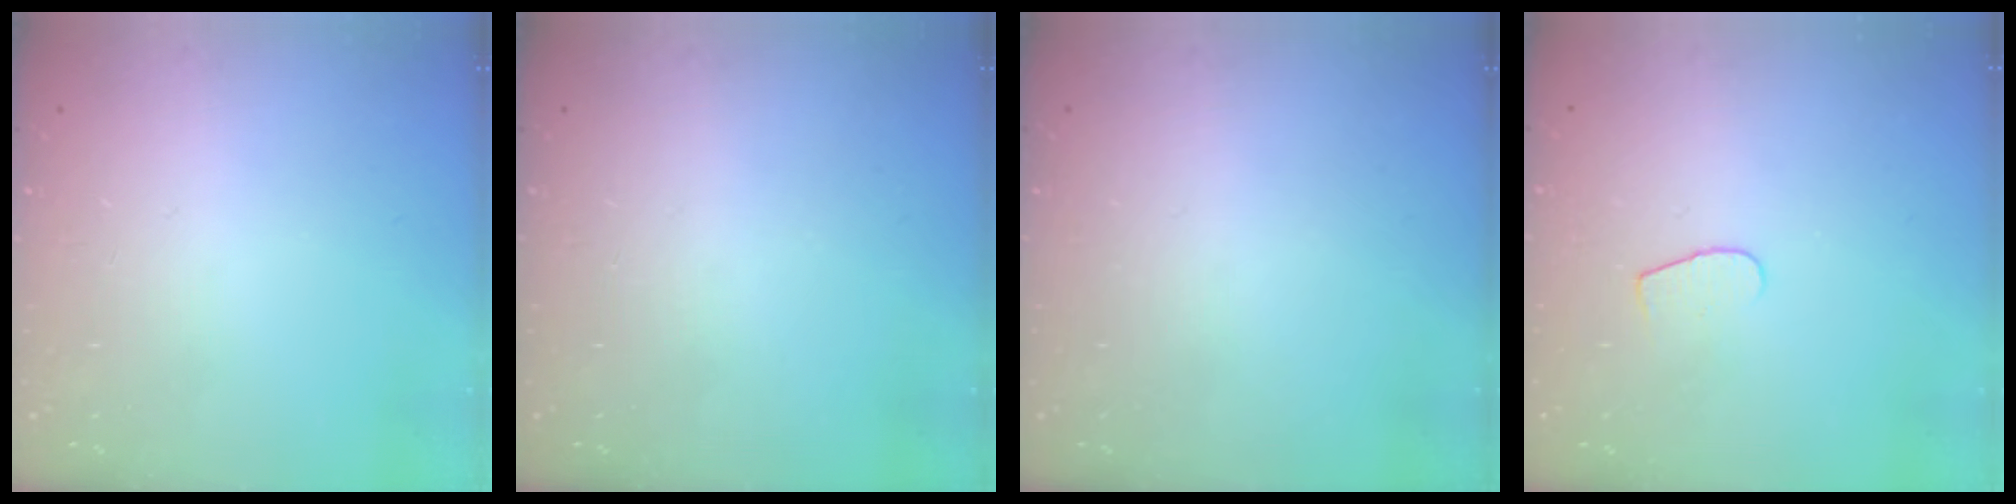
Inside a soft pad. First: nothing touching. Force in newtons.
{"total": 0.0}
{"total": 0.0}
{"total": 4.6, "press": 4.5, "slide": 0.4}